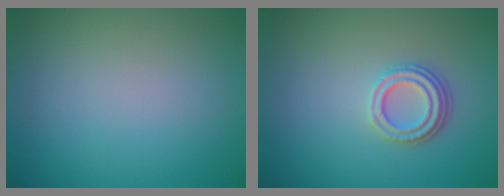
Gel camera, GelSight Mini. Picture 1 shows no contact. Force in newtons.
{"total": 3.1, "press": 2.4, "slide": 2.0}